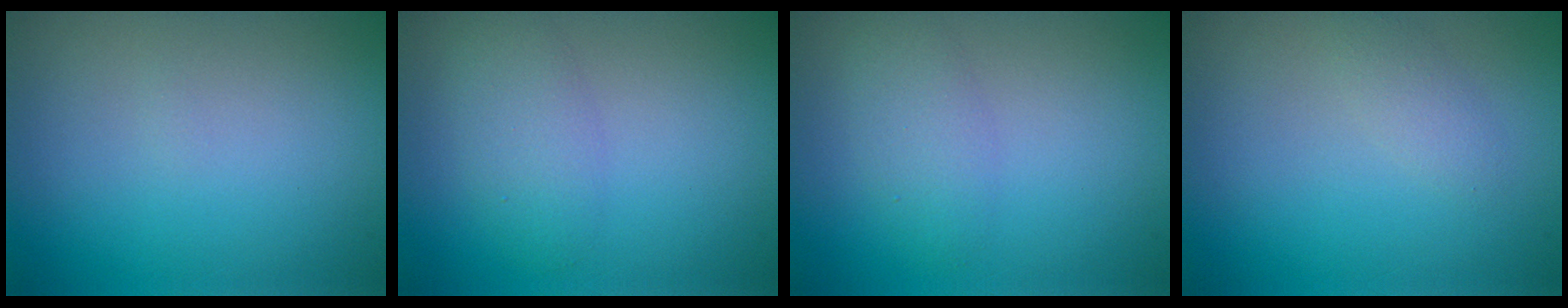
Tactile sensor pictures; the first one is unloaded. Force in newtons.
{"total": 2.5, "press": 2.5, "slide": 0.0}
{"total": 2.2, "press": 2.2, "slide": 0.1}
{"total": 1.1, "press": 1.1, "slide": 0.0}